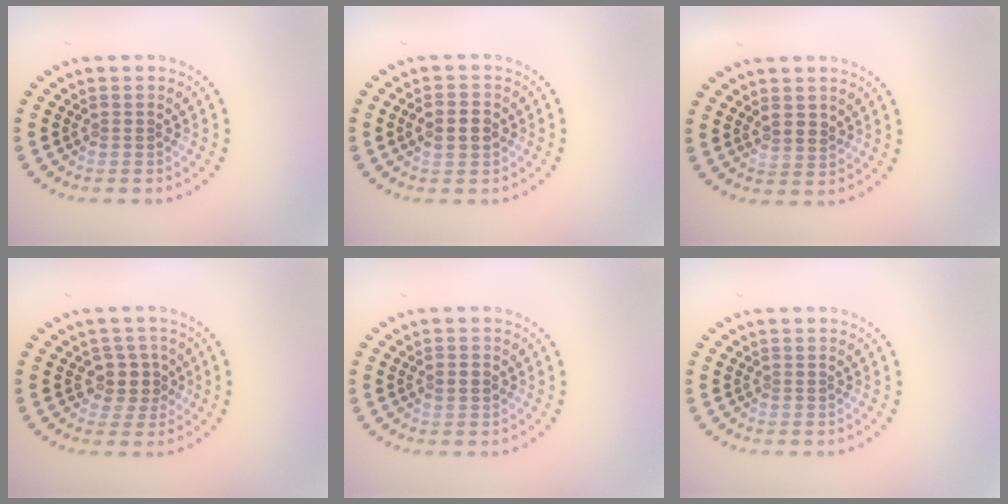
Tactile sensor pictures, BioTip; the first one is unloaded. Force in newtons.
{"total": 2.5, "press": 2.5, "slide": 0.1}
{"total": 1.3, "press": 1.2, "slide": 0.6}
{"total": 2.4, "press": 2.0, "slide": 1.4}
{"total": 1.8, "press": 1.8, "slide": 0.2}
{"total": 0.0}